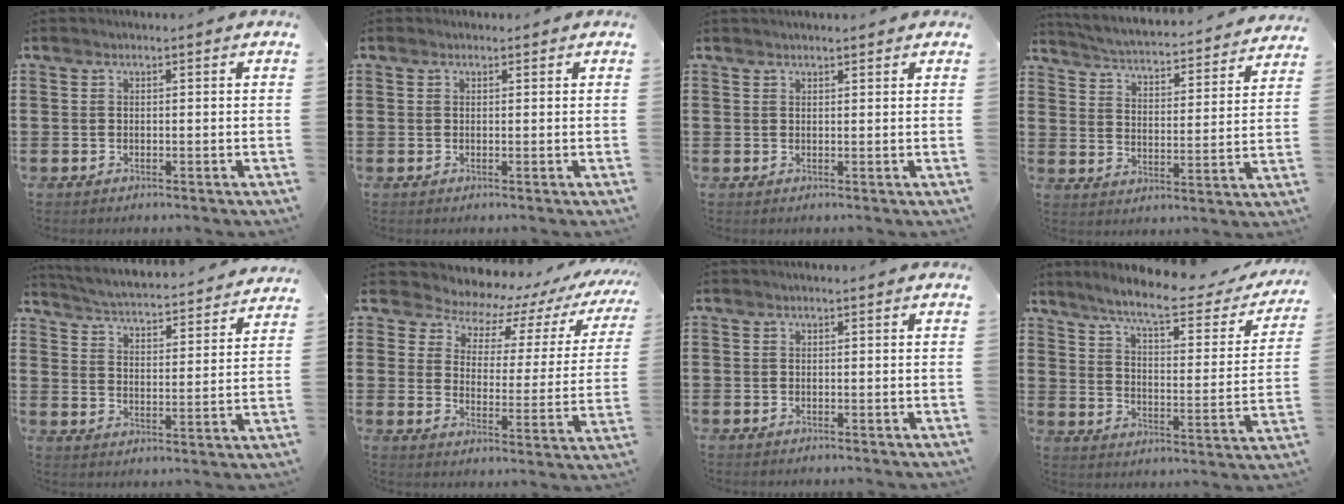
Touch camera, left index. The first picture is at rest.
{"total": 0.5, "force": [0.3, 0.4, 0.1], "torque": [-0.003, 0.004, 0.006]}
{"total": 1.1, "force": [1.1, 0.1, 0.2], "torque": [-0.007, 0.000, 0.020]}
{"total": 3.4, "force": [3.4, -0.4, 0.4], "torque": [-0.031, -0.035, 0.048]}
{"total": 3.6, "force": [3.6, -0.5, 0.3], "torque": [-0.030, -0.037, 0.053]}
{"total": 5.0, "force": [4.5, 2.2, 0.7], "torque": [-0.040, -0.039, 0.070]}
{"total": 0.0}
{"total": 8.2, "force": [6.7, 0.4, 4.7], "torque": [-0.110, -0.037, 0.108]}